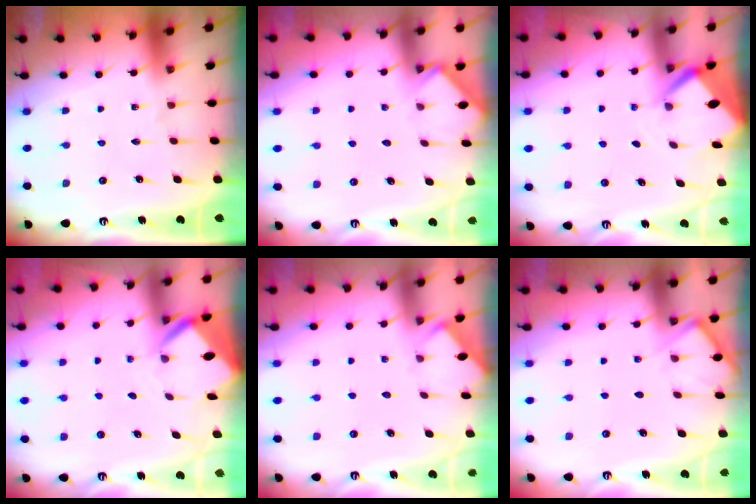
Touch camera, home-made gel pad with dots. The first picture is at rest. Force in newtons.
{"total": 2.5, "press": 2.5, "slide": 0.4}
{"total": 2.8, "press": 2.8, "slide": 0.2}
{"total": 3.9, "press": 3.9, "slide": 0.2}
{"total": 1.7, "press": 1.7, "slide": 0.3}
{"total": 6.2, "press": 6.2, "slide": 0.4}